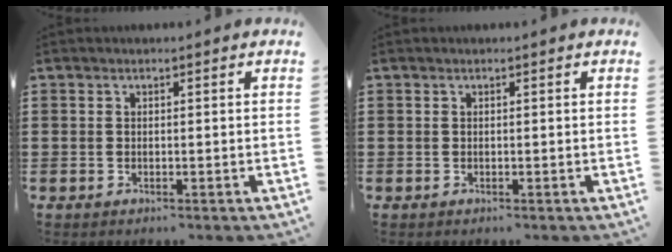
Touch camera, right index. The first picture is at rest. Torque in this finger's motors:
{"motor_torque": [0.00, 0.00, 0.00, -0.01]}